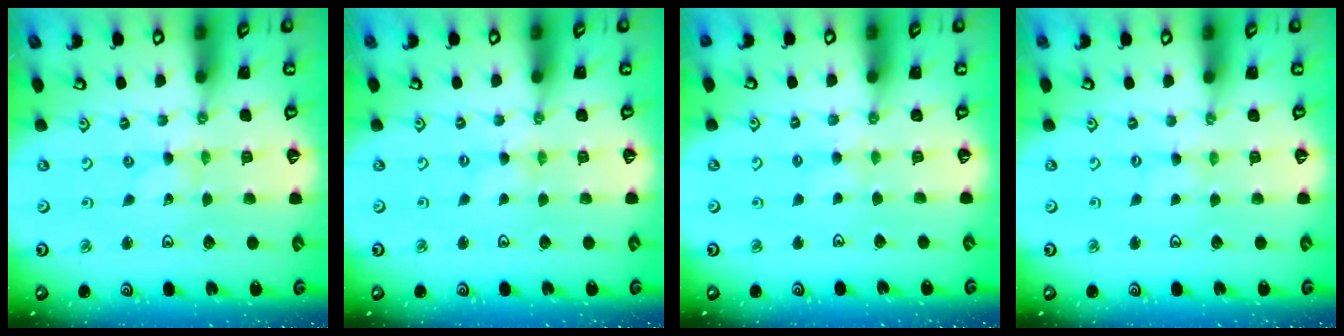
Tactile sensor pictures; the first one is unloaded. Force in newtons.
{"total": 0.7, "press": 0.7, "slide": 0.1}
{"total": 2.7, "press": 2.6, "slide": 0.5}
{"total": 0.0}